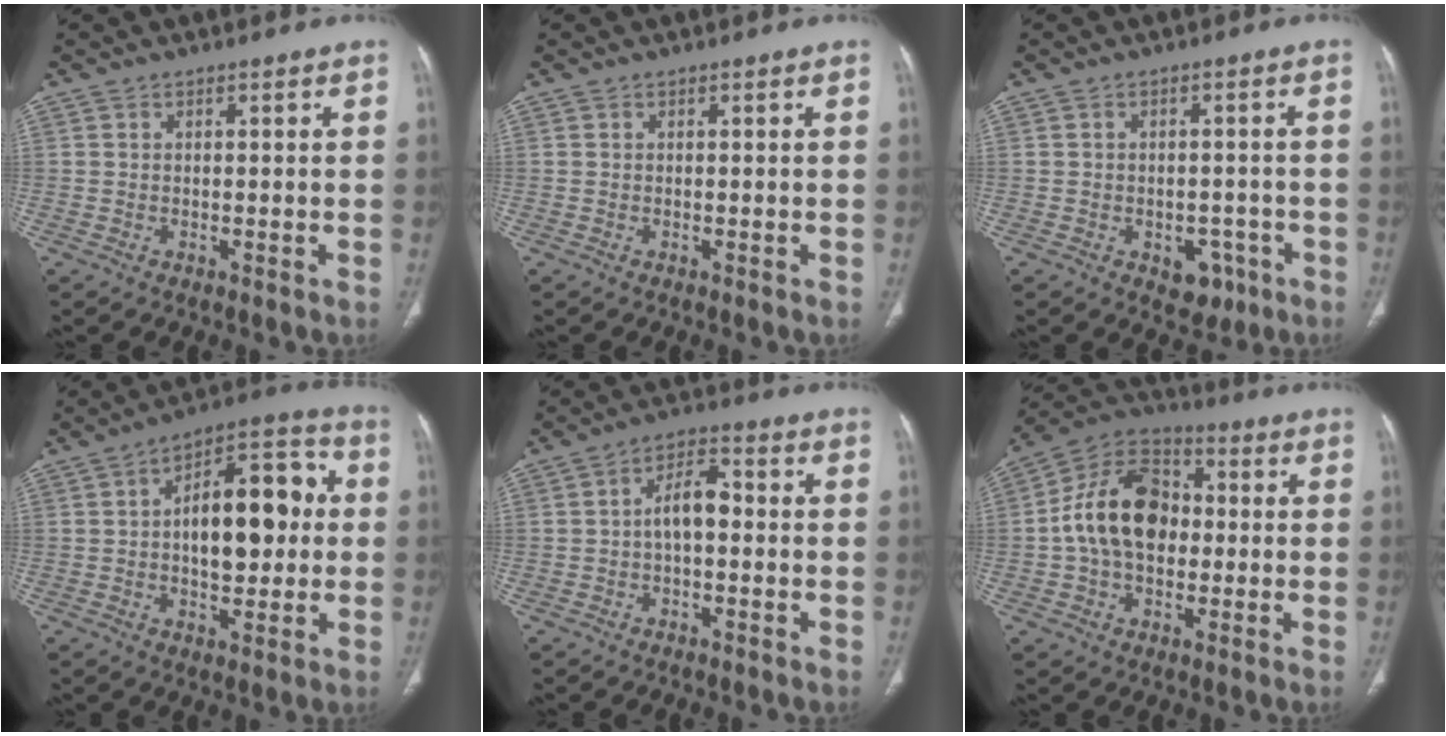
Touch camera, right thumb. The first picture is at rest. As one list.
[{"total": 0.0}, {"total": 5.2, "force": [-2.4, 3.7, 2.8], "torque": [-0.013, 0.014, -0.023]}, {"total": 16.8, "force": [1.1, 8.6, 14.4], "torque": [-0.181, 0.033, 0.011]}, {"total": 6.5, "force": [-0.4, 3.5, 5.4], "torque": [-0.085, 0.026, -0.016]}, {"total": 16.5, "force": [0.0, 11.6, 11.7], "torque": [-0.183, 0.033, -0.010]}]